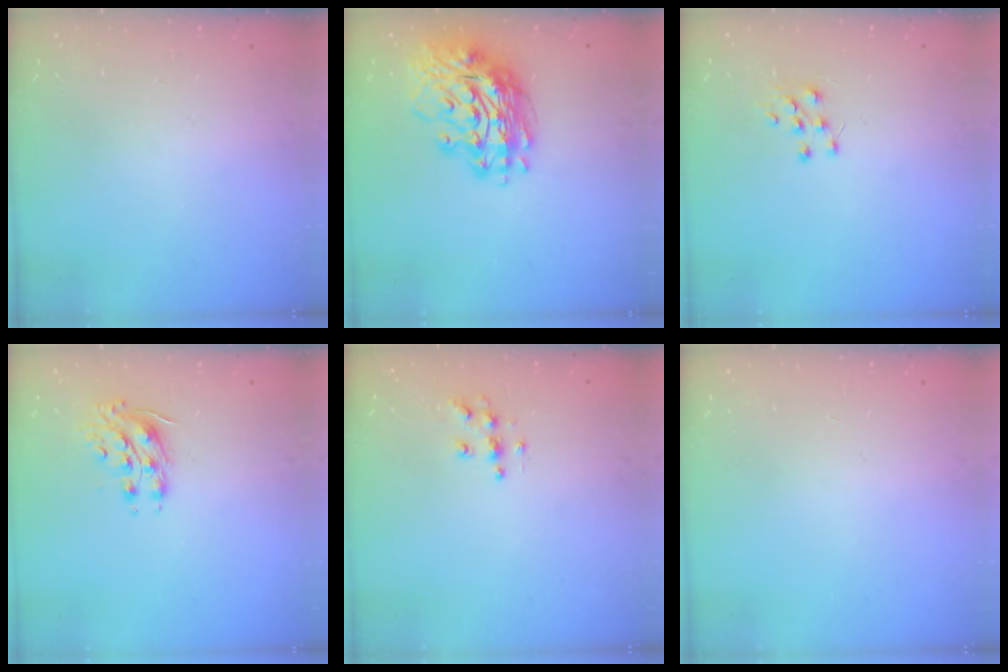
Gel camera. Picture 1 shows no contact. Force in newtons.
{"total": 17.0, "press": 16.8, "slide": 2.5}
{"total": 6.3, "press": 6.3, "slide": 0.5}
{"total": 8.2, "press": 8.2, "slide": 0.4}
{"total": 5.7, "press": 5.7, "slide": 0.5}
{"total": 0.0}